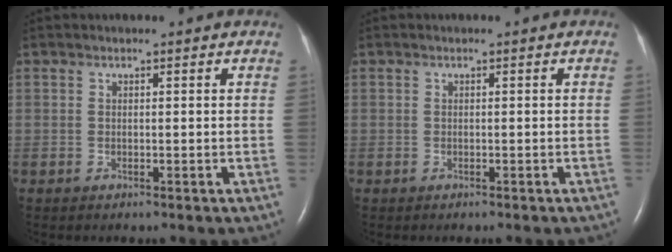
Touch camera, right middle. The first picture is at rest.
{"total": 1.4, "force": [-1.2, 0.2, 0.7], "torque": [-0.013, -0.004, -0.011]}